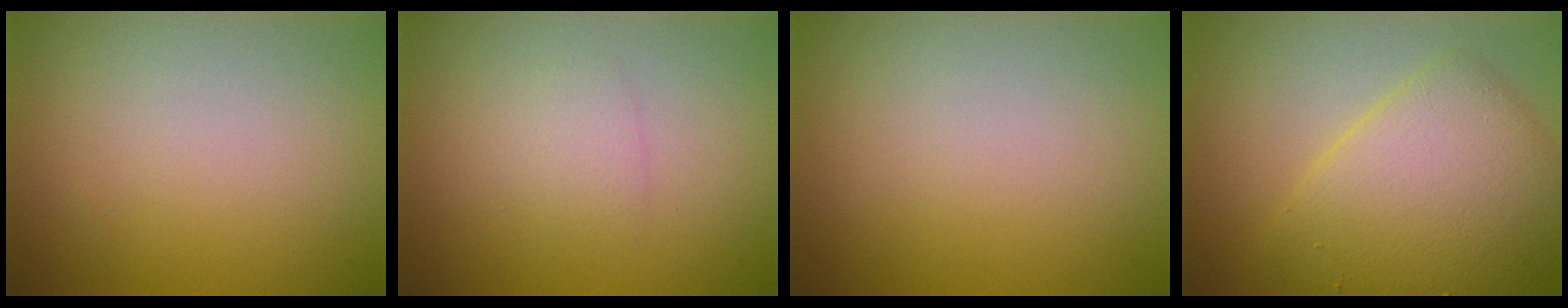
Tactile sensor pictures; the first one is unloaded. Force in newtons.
{"total": 1.4, "press": 1.4, "slide": 0.1}
{"total": 0.0}
{"total": 6.9, "press": 6.9, "slide": 0.1}